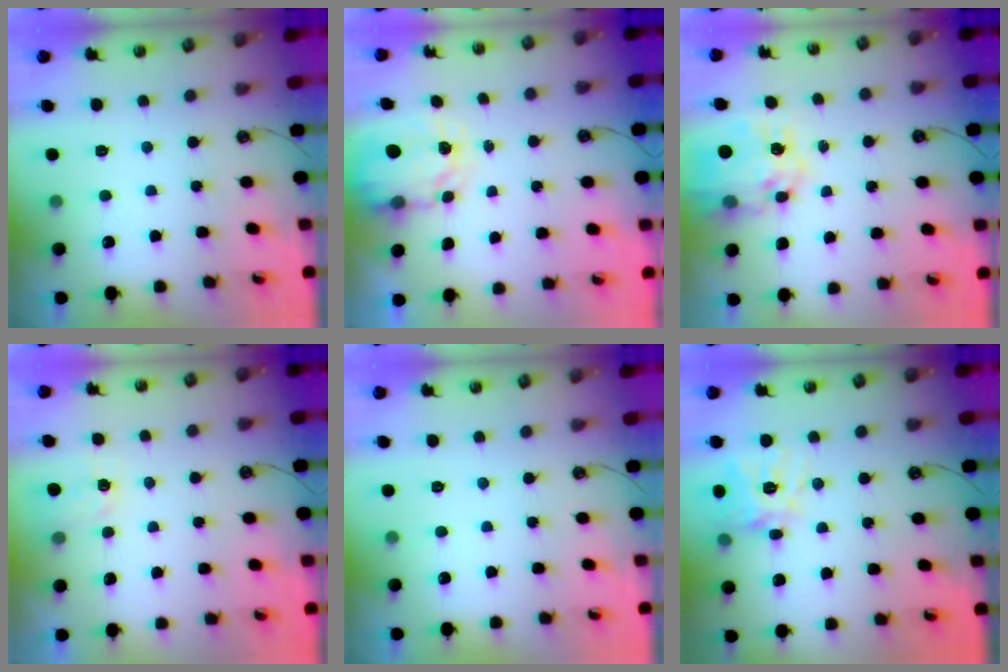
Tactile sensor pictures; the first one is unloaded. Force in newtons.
{"total": 3.9, "press": 3.9, "slide": 0.3}
{"total": 11.7, "press": 11.7, "slide": 1.1}
{"total": 2.7, "press": 2.6, "slide": 0.4}
{"total": 0.0}
{"total": 12.8, "press": 12.8, "slide": 1.2}